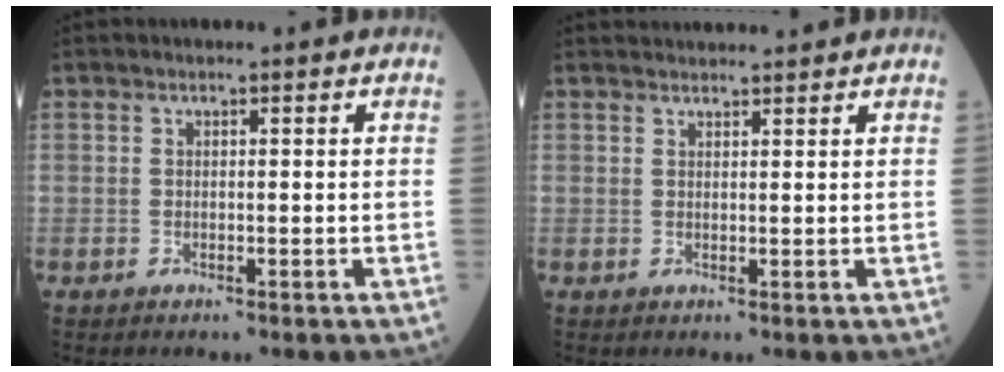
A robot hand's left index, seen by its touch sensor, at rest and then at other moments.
{"total": 4.0, "force": [3.9, 0.2, 0.6], "torque": [-0.011, 0.028, 0.057]}